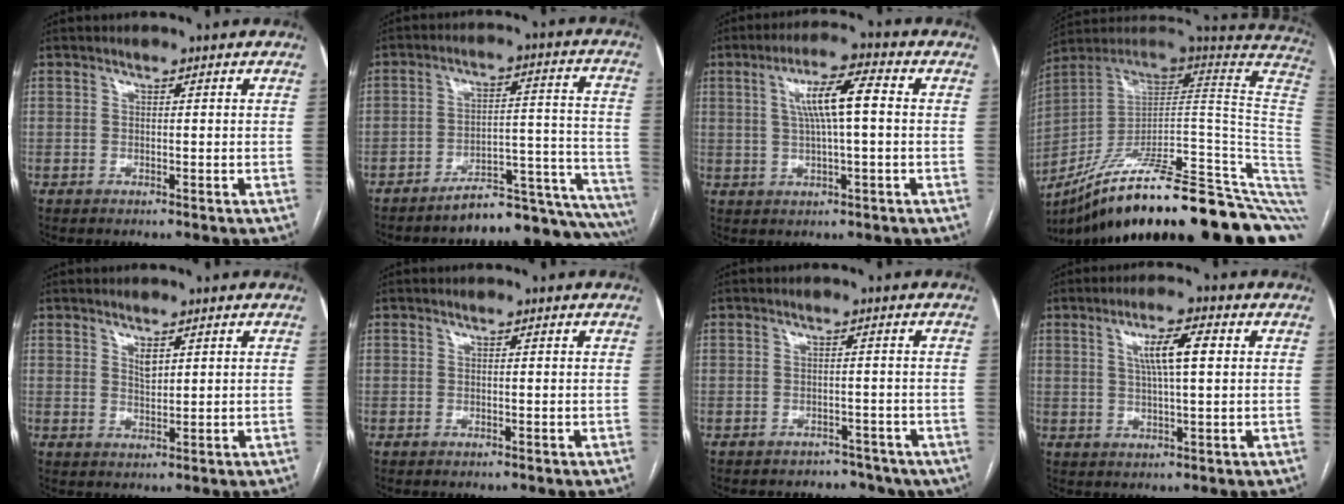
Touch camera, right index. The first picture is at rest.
{"total": 18.1, "force": [-16.9, 2.1, 6.3], "torque": [-0.016, 0.054, -0.227]}
{"total": 7.7, "force": [1.1, 1.0, 7.6], "torque": [-0.139, 0.016, 0.019]}
{"total": 34.3, "force": [-22.6, 3.6, 25.5], "torque": [-0.229, -0.001, -0.316]}
{"total": 2.1, "force": [1.0, 1.0, 1.5], "torque": [-0.030, -0.001, 0.024]}
{"total": 0.0}
{"total": 8.7, "force": [-6.4, 5.7, 1.9], "torque": [-0.016, 0.013, -0.066]}
{"total": 6.3, "force": [1.6, 0.9, 6.1], "torque": [-0.110, 0.009, 0.029]}